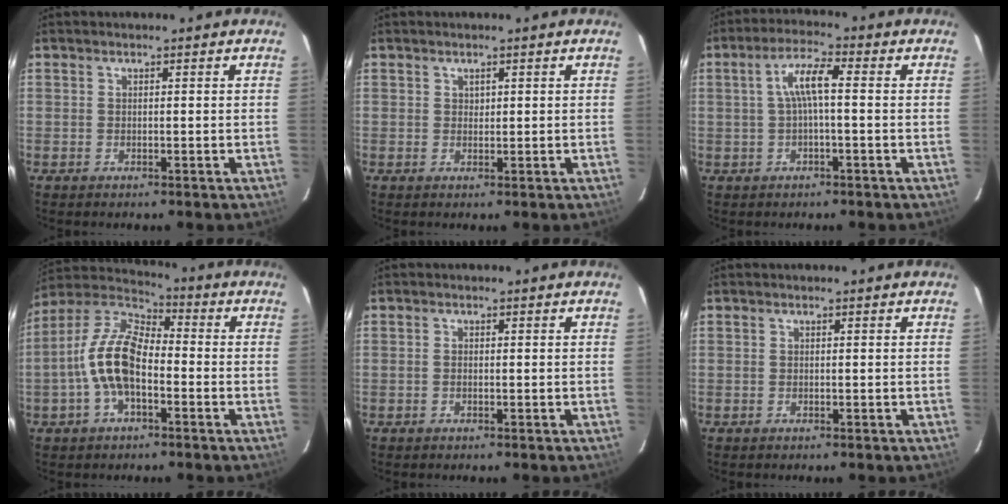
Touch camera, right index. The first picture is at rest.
{"total": 0.8, "force": [0.5, 0.7, 0.2], "torque": [-0.002, 0.004, 0.008]}
{"total": 5.5, "force": [0.0, 0.9, 5.4], "torque": [-0.106, 0.013, 0.002]}
{"total": 12.9, "force": [-3.0, 6.3, 10.8], "torque": [-0.227, 0.015, -0.062]}
{"total": 0.6, "force": [-0.1, 0.3, 0.4], "torque": [-0.010, 0.001, -0.005]}
{"total": 0.0}